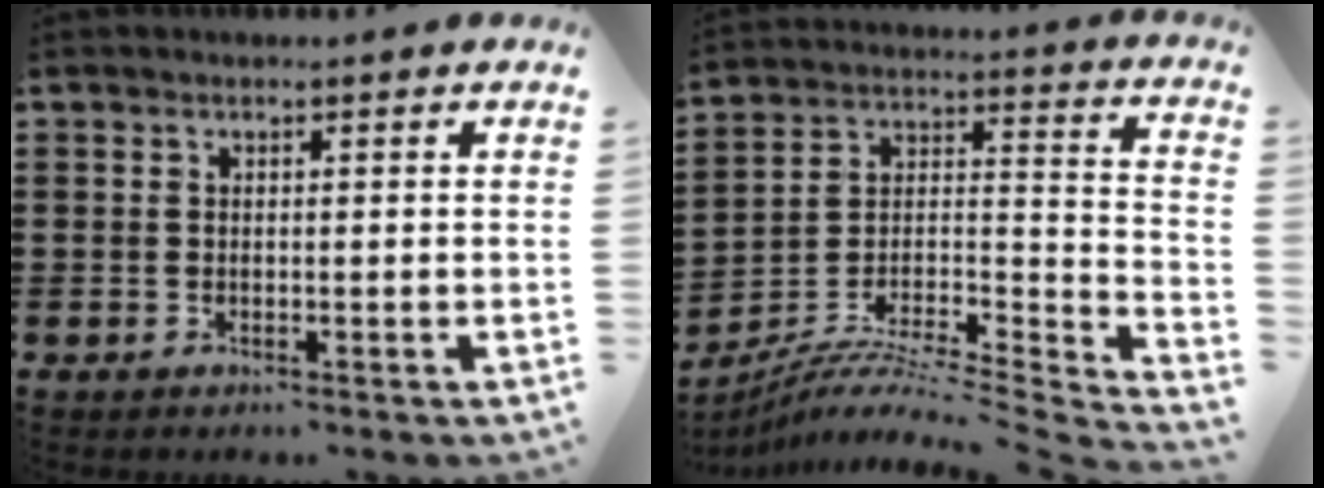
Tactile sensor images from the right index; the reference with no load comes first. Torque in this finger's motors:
{"motor_torque": [0.67, 1.08, -0.28, -0.04]}